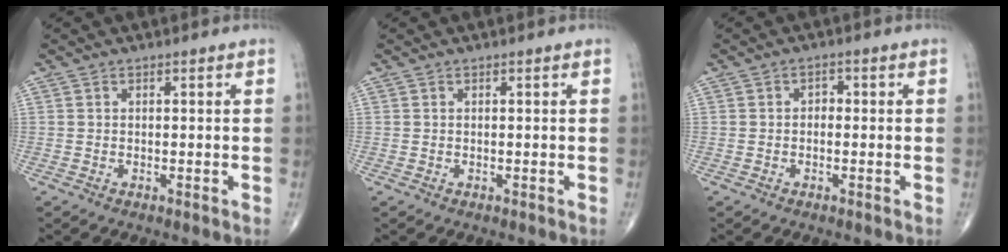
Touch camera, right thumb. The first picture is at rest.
{"total": 0.0}
{"total": 1.4, "force": [-0.3, 1.1, 0.8], "torque": [0.001, 0.003, -0.011]}